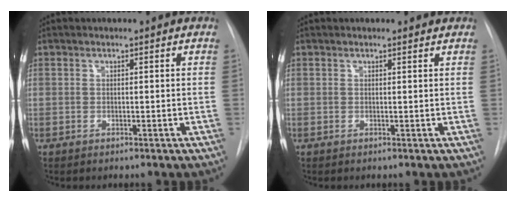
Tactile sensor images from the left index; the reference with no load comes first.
{"total": 1.6, "force": [1.4, 0.6, 0.3], "torque": [-0.009, 0.007, 0.008]}